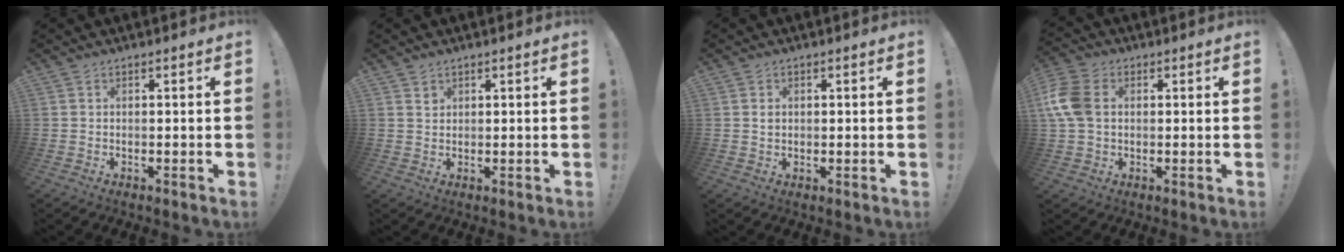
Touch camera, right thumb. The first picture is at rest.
{"total": 1.3, "force": [0.9, 1.0, 0.1], "torque": [0.013, -0.007, 0.013]}
{"total": 0.9, "force": [0.3, 0.7, 0.3], "torque": [0.007, -0.003, 0.002]}
{"total": 10.3, "force": [1.2, 7.3, 7.1], "torque": [-0.151, 0.007, 0.026]}